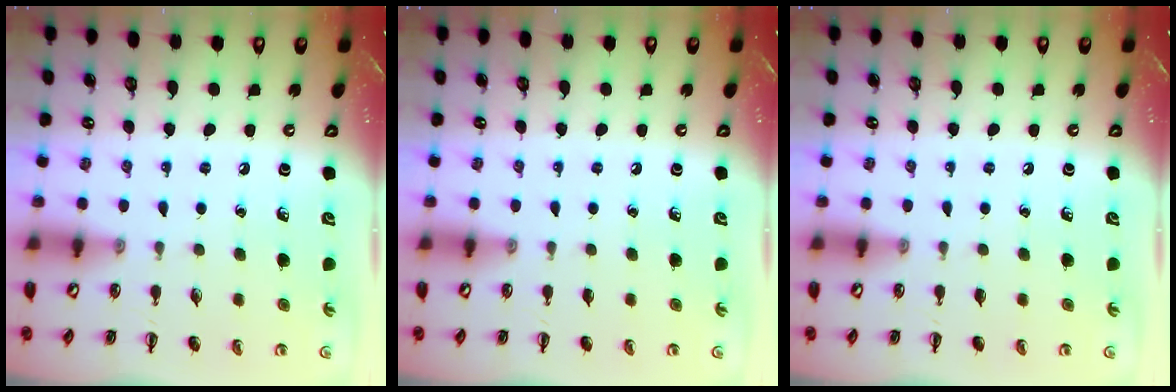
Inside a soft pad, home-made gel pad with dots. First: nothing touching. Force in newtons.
{"total": 0.0}
{"total": 0.0}